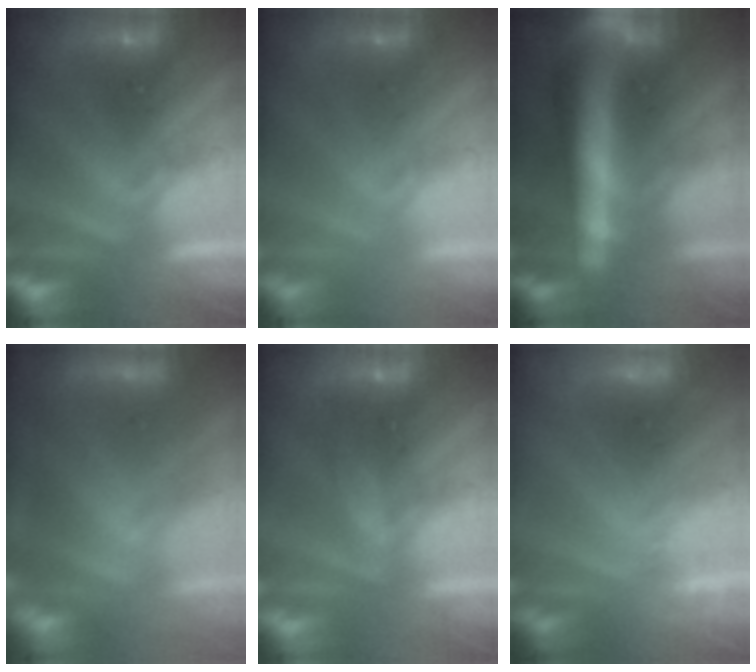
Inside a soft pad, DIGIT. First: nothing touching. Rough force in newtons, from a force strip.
{"total": 2.3}
{"total": 8.8}
{"total": 9.4}
{"total": 1.7}
{"total": 2.4}